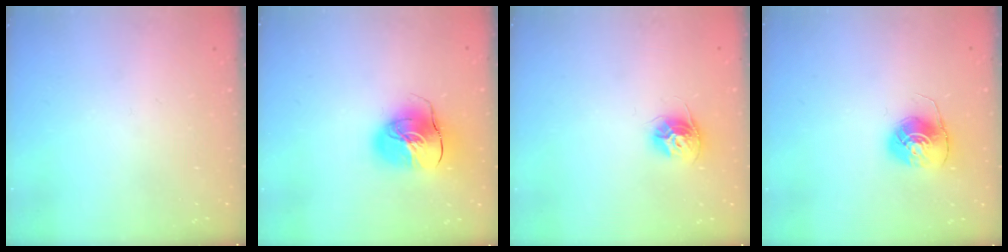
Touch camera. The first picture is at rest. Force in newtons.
{"total": 13.3, "press": 13.2, "slide": 2.2}
{"total": 10.5, "press": 10.4, "slide": 0.8}
{"total": 7.9, "press": 7.9, "slide": 0.1}